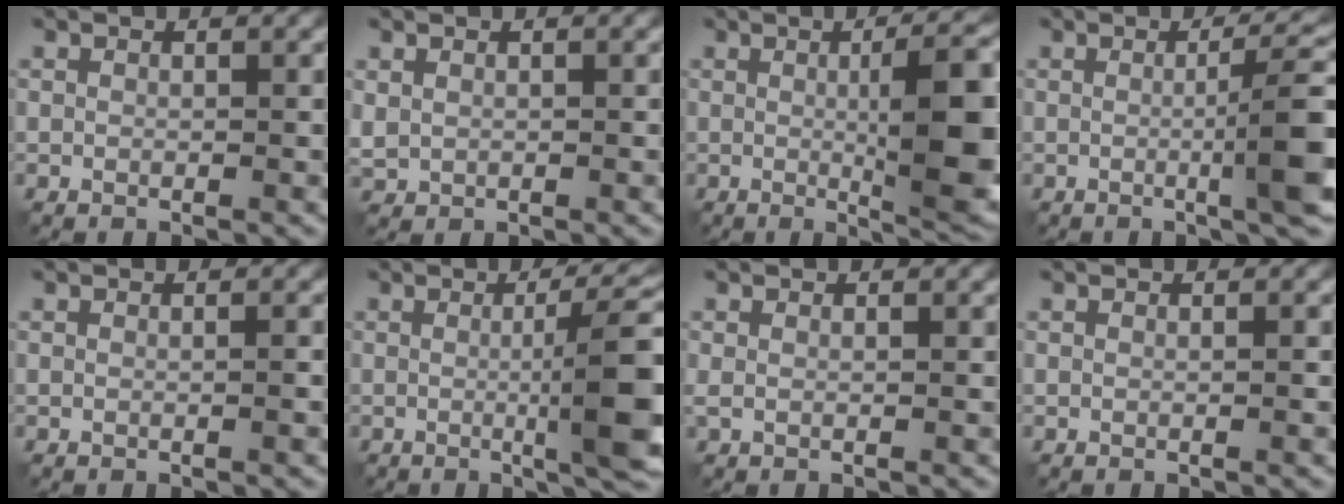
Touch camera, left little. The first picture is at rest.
{"total": 0.9, "force": [0.4, 0.7, 0.3], "torque": [-0.011, -0.001, 0.013]}
{"total": 10.2, "force": [-0.2, 2.4, 9.9], "torque": [-0.123, 0.002, -0.002]}
{"total": 6.3, "force": [-0.5, 1.1, 6.2], "torque": [-0.085, 0.007, -0.011]}
{"total": 0.9, "force": [-0.2, 0.2, 0.8], "torque": [-0.011, -0.001, -0.007]}
{"total": 8.1, "force": [-0.3, 1.5, 8.0], "torque": [-0.102, 0.008, -0.006]}
{"total": 0.5, "force": [0.3, 0.2, 0.4], "torque": [-0.012, -0.002, 0.005]}
{"total": 0.6, "force": [-0.1, 0.2, 0.5], "torque": [-0.006, -0.001, -0.004]}